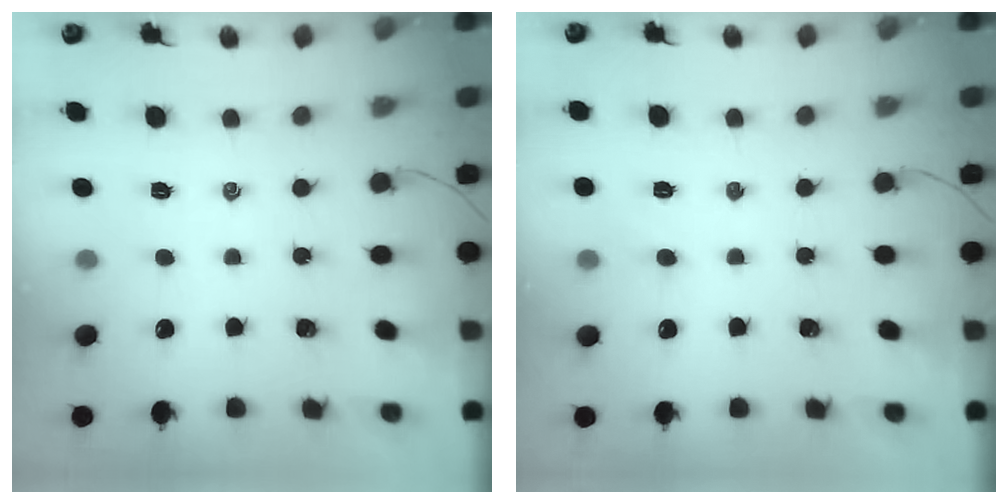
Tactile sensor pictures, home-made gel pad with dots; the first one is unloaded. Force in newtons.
{"total": 2.2, "press": 2.1, "slide": 0.6}